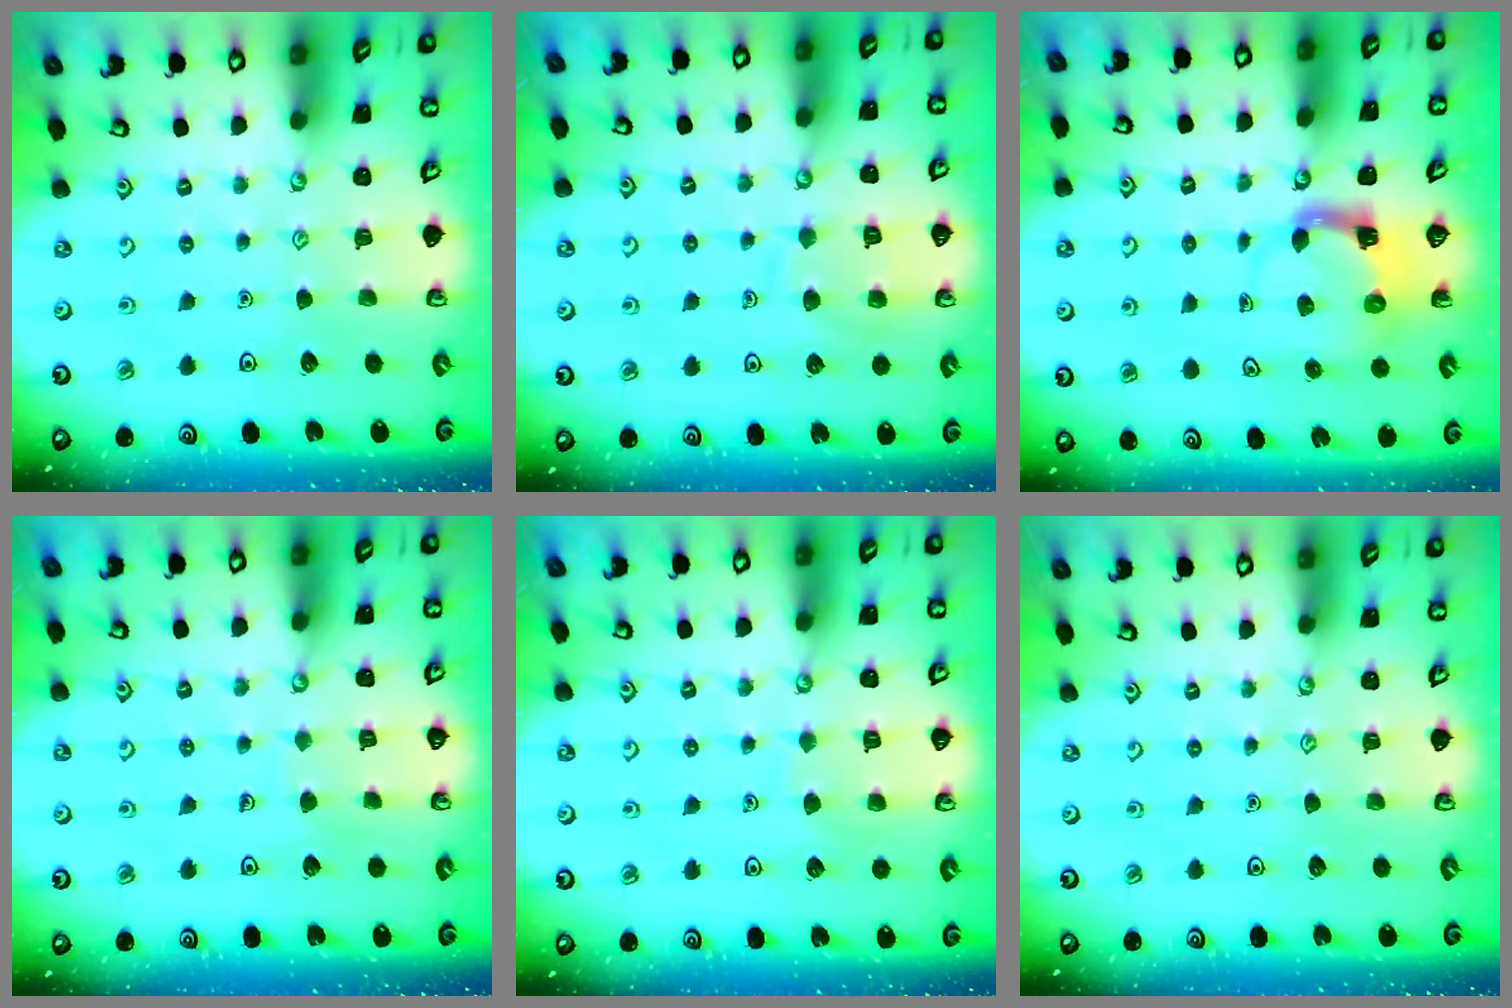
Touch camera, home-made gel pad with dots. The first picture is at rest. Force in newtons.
{"total": 8.3, "press": 8.2, "slide": 0.8}
{"total": 3.7, "press": 3.7, "slide": 0.6}
{"total": 3.5, "press": 3.5, "slide": 0.2}
{"total": 5.2, "press": 5.1, "slide": 0.5}
{"total": 0.0}